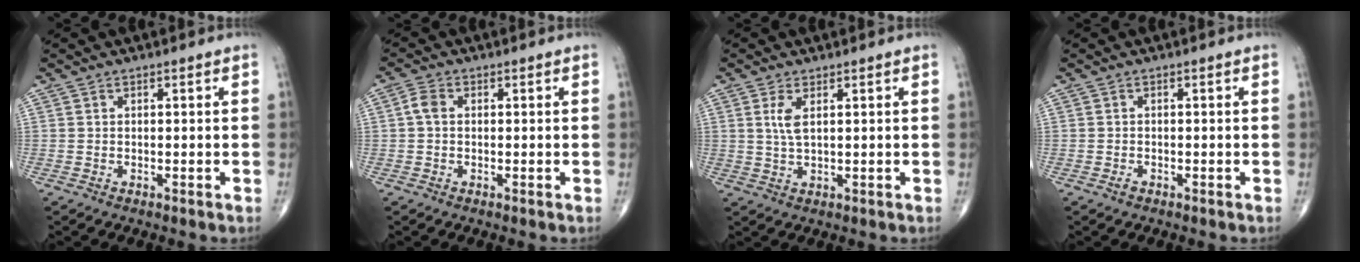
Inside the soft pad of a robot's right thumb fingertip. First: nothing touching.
{"total": 2.5, "force": [0.1, 1.7, 1.8], "torque": [-0.036, 0.007, -0.002]}
{"total": 3.4, "force": [1.1, 1.3, 3.0], "torque": [-0.068, -0.003, 0.027]}
{"total": 0.8, "force": [-0.5, 0.4, 0.4], "torque": [-0.007, 0.003, -0.010]}